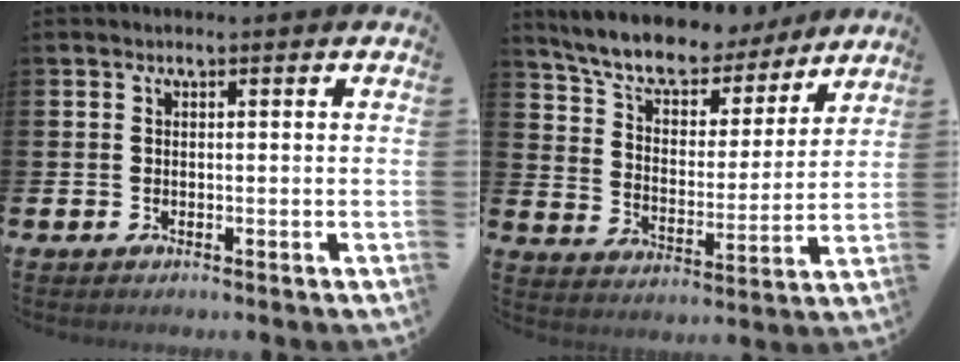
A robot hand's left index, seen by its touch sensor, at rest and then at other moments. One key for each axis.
{"total": 8.6, "fx": 7.9, "fy": 2.6, "fz": 2.1, "tx": -0.078, "ty": -0.055, "tz": 0.138}